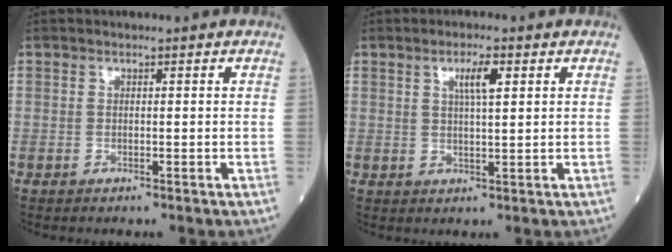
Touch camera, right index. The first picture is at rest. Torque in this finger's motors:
{"motor_torque": [0.14, 0.00, 0.07, 0.02]}